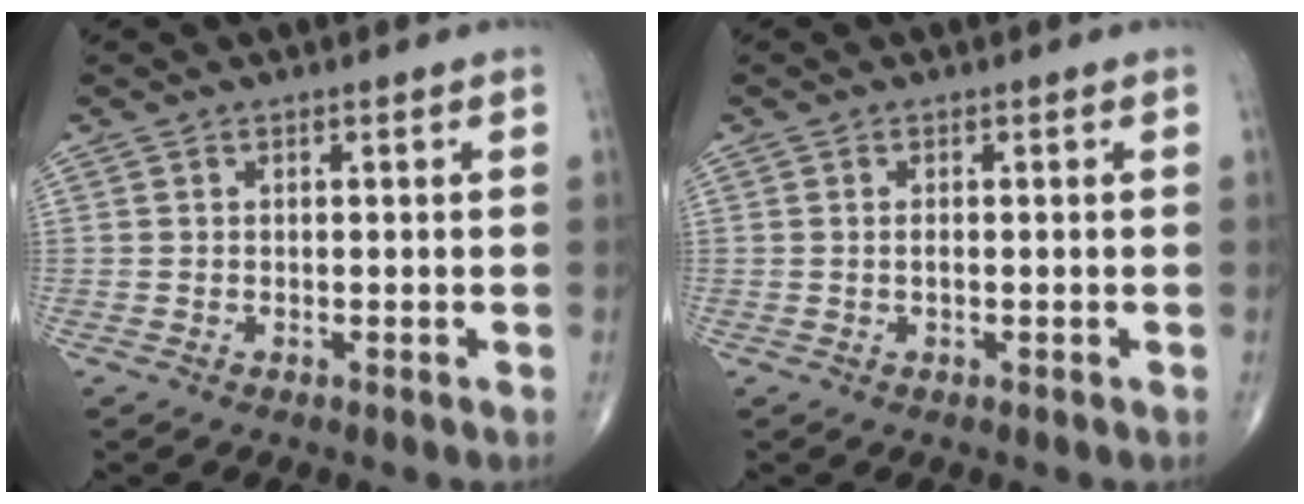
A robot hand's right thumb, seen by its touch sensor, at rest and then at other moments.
{"total": 0.7, "force": [0.0, 0.2, 0.7], "torque": [-0.015, -0.002, 0.000]}